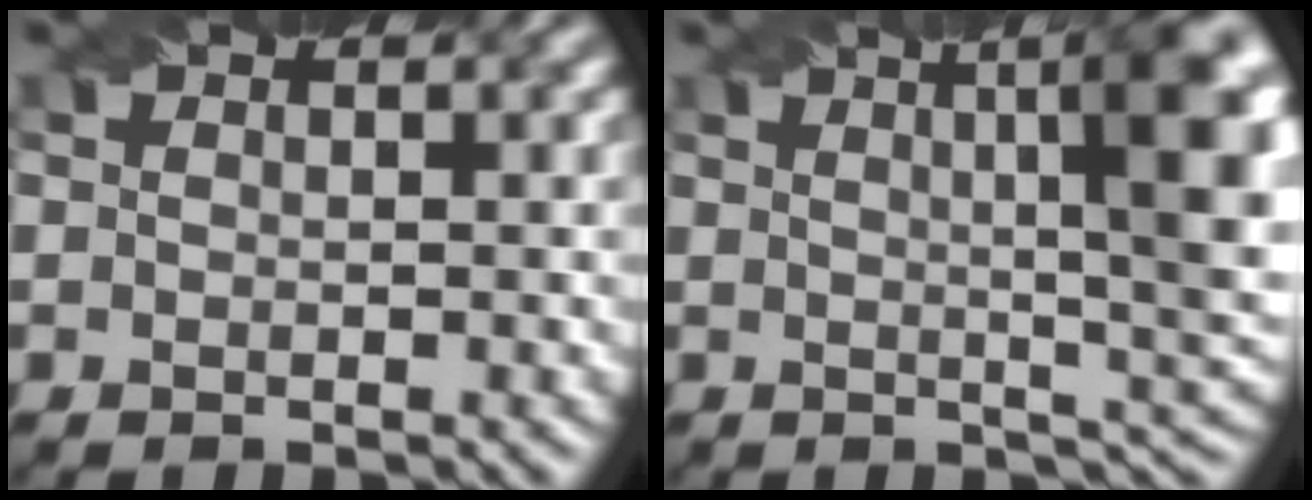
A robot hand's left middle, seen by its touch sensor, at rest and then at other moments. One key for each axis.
{"total": 11.0, "fx": 2.5, "fy": 2.8, "fz": 10.4, "tx": -0.099, "ty": 0.012, "tz": 0.029}